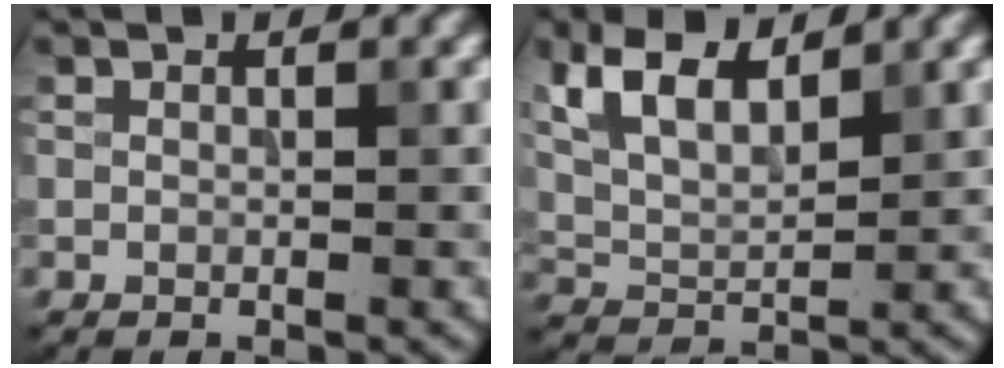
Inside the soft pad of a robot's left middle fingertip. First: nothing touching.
{"total": 7.2, "force": [4.4, 3.0, 4.8], "torque": [-0.108, 0.028, 0.067]}